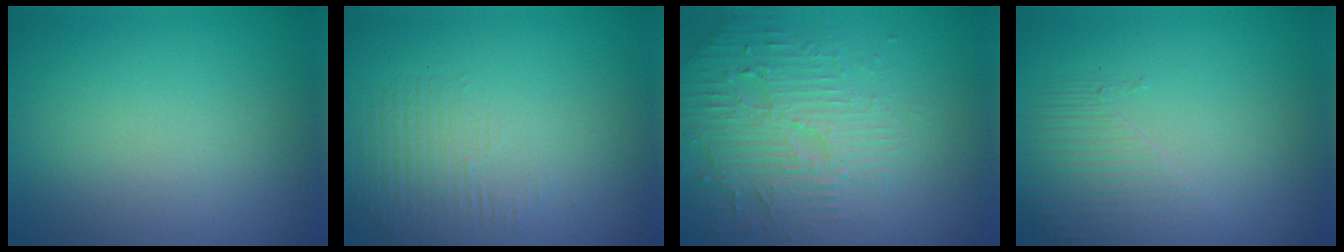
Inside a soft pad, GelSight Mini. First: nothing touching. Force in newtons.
{"total": 1.3, "press": 0.5, "slide": 1.2}
{"total": 4.6, "press": 3.6, "slide": 2.8}
{"total": 1.7, "press": 0.9, "slide": 1.4}